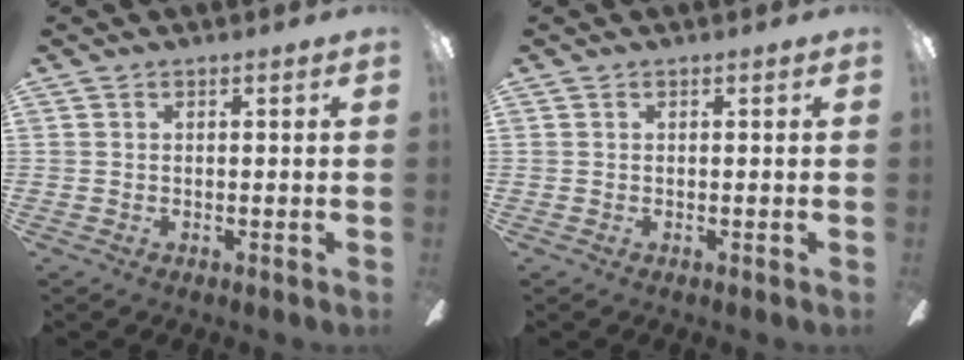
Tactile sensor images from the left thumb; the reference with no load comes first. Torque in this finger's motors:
{"motor_torque": [0.00, 0.00, 0.00, 0.00, 0.00]}